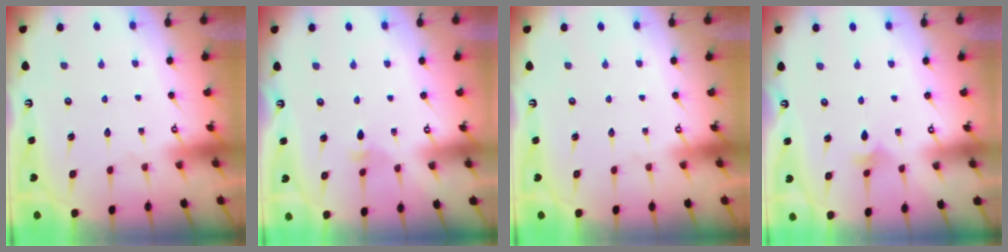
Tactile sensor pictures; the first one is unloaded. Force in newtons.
{"total": 2.2, "press": 2.2, "slide": 0.5}
{"total": 0.0}
{"total": 2.0, "press": 1.9, "slide": 0.5}